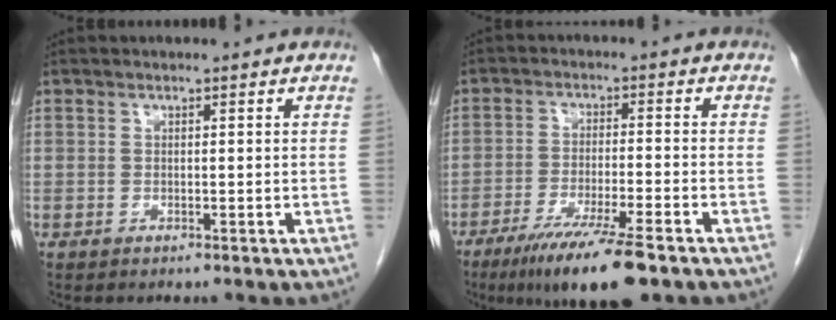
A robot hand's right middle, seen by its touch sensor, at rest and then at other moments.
{"total": 10.9, "force": [-7.4, 0.6, 8.0], "torque": [-0.136, -0.028, -0.122]}